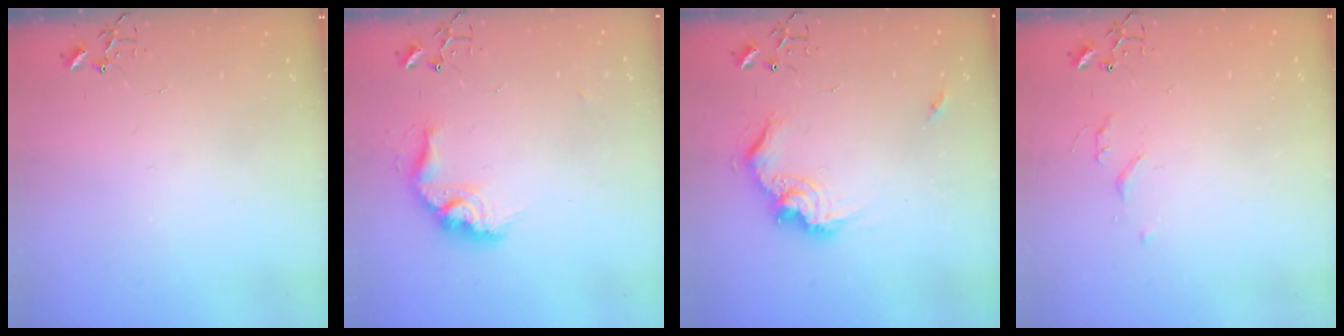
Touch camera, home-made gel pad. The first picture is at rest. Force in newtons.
{"total": 13.4, "press": 13.4, "slide": 0.7}
{"total": 14.4, "press": 14.3, "slide": 1.2}
{"total": 4.8, "press": 4.8, "slide": 0.7}